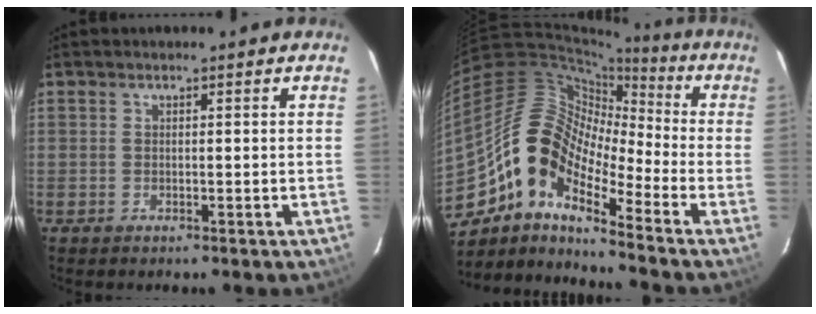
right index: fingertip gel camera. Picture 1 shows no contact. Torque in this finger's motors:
{"motor_torque": [1.10, -1.04, 0.65, 0.08]}